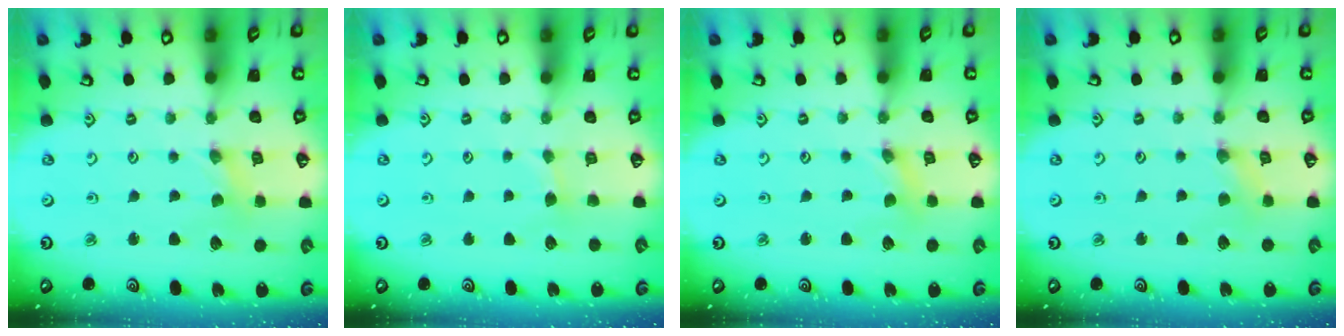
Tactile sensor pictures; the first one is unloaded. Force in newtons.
{"total": 1.3, "press": 1.3, "slide": 0.2}
{"total": 0.9, "press": 0.9, "slide": 0.2}
{"total": 2.0, "press": 2.0, "slide": 0.3}